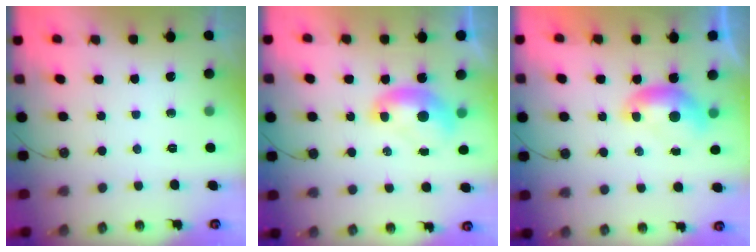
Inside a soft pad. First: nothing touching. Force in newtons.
{"total": 1.1, "press": 1.1, "slide": 0.1}
{"total": 0.0}